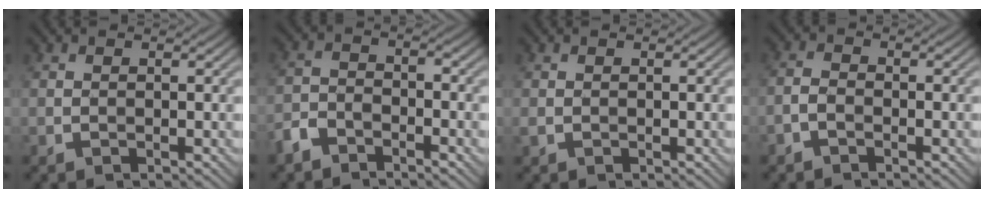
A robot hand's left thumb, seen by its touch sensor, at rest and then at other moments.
{"total": 4.1, "force": [-3.3, 1.5, 1.8], "torque": [-0.036, -0.001, -0.079]}
{"total": 0.6, "force": [-0.1, 0.5, 0.3], "torque": [-0.010, -0.002, -0.001]}
{"total": 1.8, "force": [-1.3, 0.7, 1.0], "torque": [-0.022, 0.002, -0.033]}